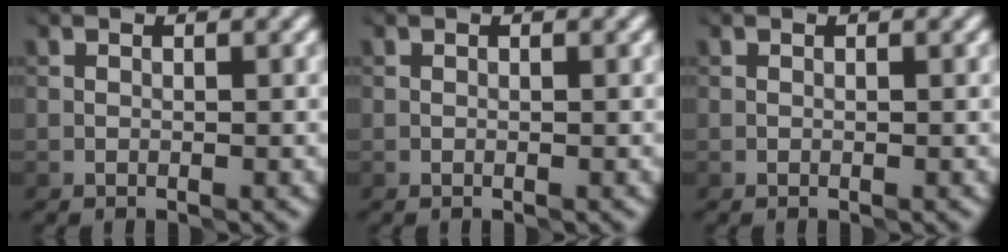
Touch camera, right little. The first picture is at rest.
{"total": 0.0}
{"total": 0.0}